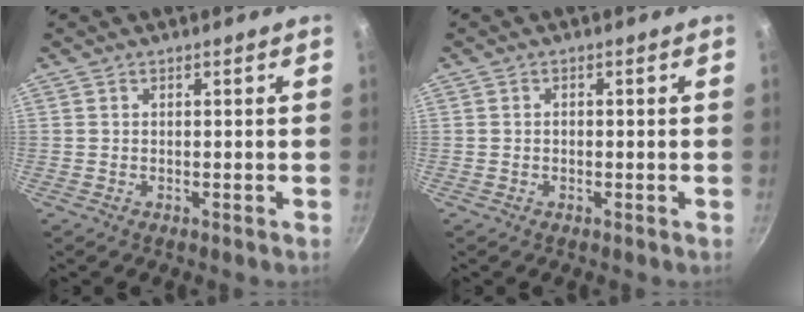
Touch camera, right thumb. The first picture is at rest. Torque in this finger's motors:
{"motor_torque": [0.00, -0.30, -0.02, -0.01, 0.00]}